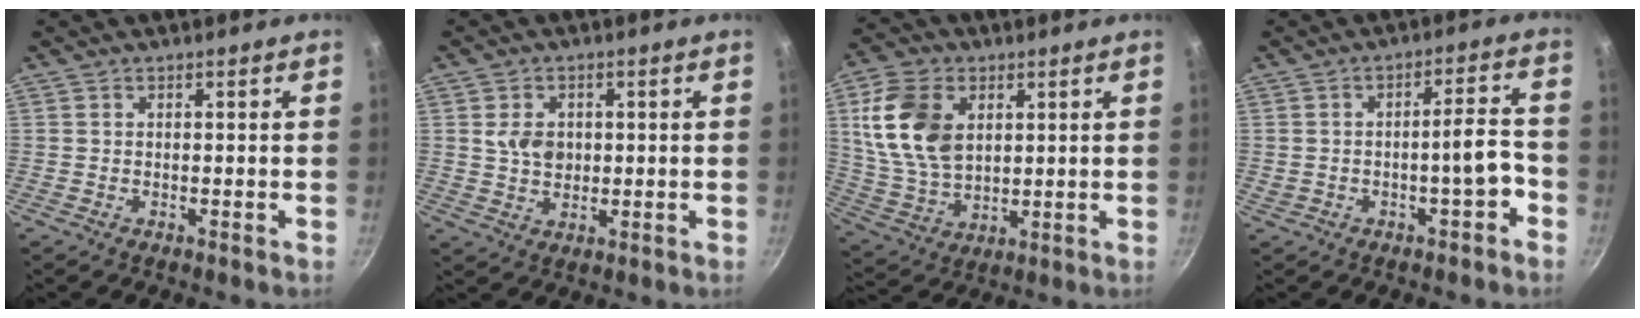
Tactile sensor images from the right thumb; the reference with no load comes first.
{"total": 5.5, "force": [0.8, 4.3, 3.3], "torque": [-0.042, -0.005, 0.013]}
{"total": 15.3, "force": [4.0, 10.3, 10.6], "torque": [-0.184, -0.011, 0.087]}
{"total": 6.3, "force": [-2.5, 2.2, 5.4], "torque": [-0.061, 0.040, -0.023]}